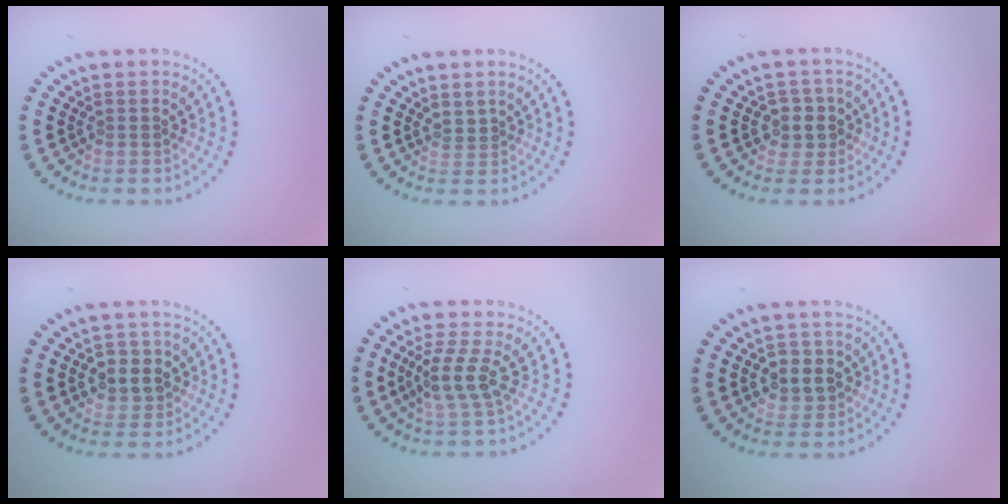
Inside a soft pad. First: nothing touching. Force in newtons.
{"total": 0.8, "press": 0.4, "slide": 0.7}
{"total": 2.3, "press": 2.0, "slide": 1.0}
{"total": 2.7, "press": 2.6, "slide": 0.6}
{"total": 3.2, "press": 2.8, "slide": 1.5}
{"total": 2.7, "press": 2.6, "slide": 0.6}